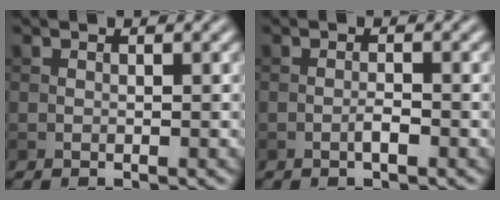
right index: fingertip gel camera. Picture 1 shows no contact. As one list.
[{"total": 1.1, "force": [-0.6, 0.2, 1.0], "torque": [-0.018, 0.002, -0.011]}]